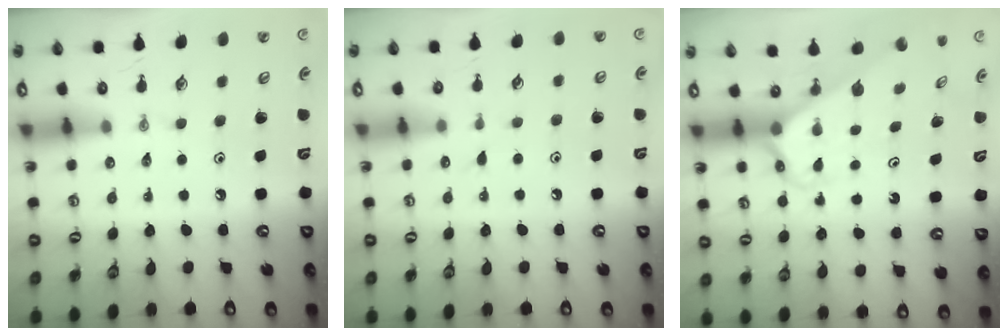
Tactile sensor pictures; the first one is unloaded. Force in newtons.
{"total": 5.1, "press": 5.1, "slide": 0.6}
{"total": 2.7, "press": 2.7, "slide": 0.1}